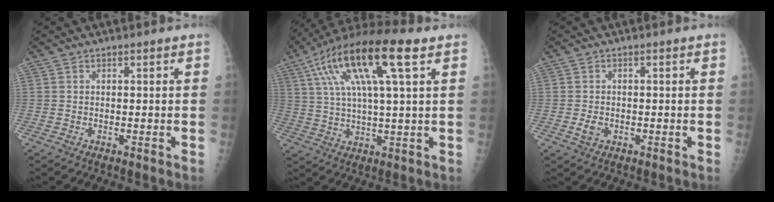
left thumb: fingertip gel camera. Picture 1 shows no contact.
{"total": 18.4, "force": [7.9, 4.1, 16.1], "torque": [-0.311, 0.010, 0.137]}
{"total": 2.3, "force": [-0.8, 1.6, 1.4], "torque": [-0.024, 0.004, -0.014]}